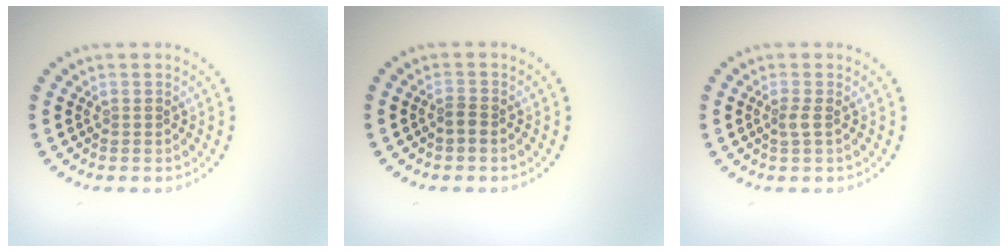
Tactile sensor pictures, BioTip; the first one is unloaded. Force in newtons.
{"total": 1.0, "press": 0.8, "slide": 0.7}
{"total": 0.9, "press": 0.7, "slide": 0.7}